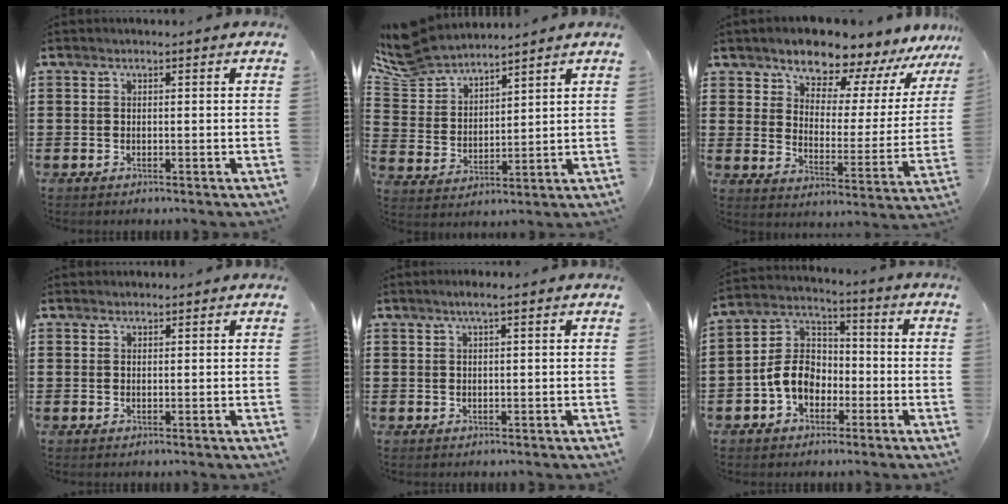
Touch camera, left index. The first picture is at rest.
{"total": 7.0, "force": [6.5, 2.0, 1.8], "torque": [-0.068, -0.031, 0.117]}
{"total": 8.3, "force": [7.8, 2.6, 1.4], "torque": [-0.048, -0.064, 0.137]}
{"total": 0.8, "force": [0.8, 0.2, 0.0], "torque": [-0.003, 0.000, 0.017]}
{"total": 1.5, "force": [0.7, 0.0, 1.3], "torque": [-0.025, 0.000, 0.012]}
{"total": 7.5, "force": [-2.8, 5.7, 4.0], "torque": [-0.114, 0.011, -0.063]}